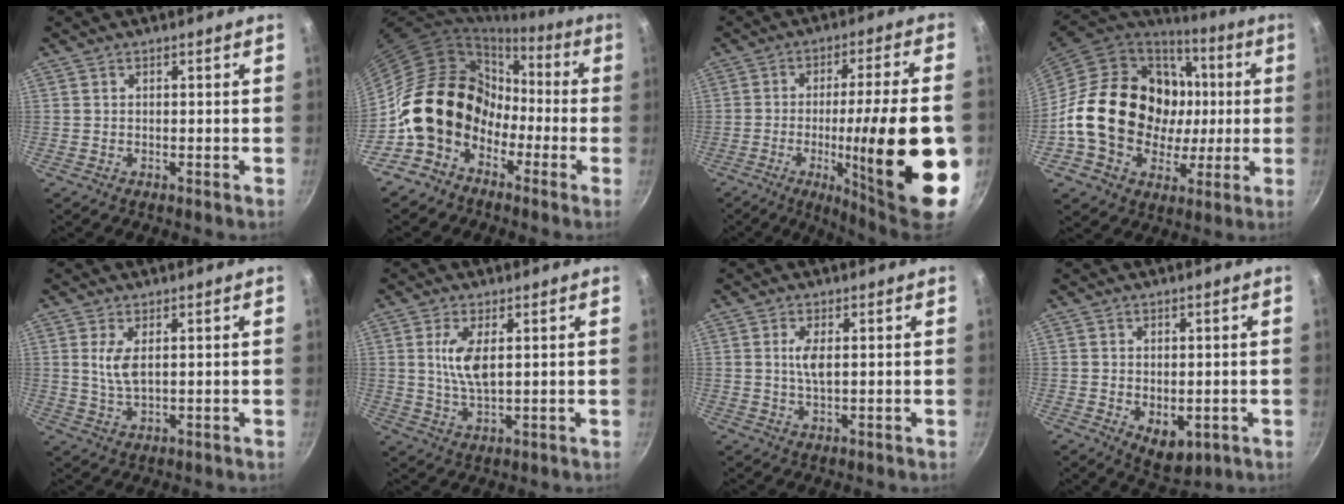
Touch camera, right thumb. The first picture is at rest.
{"total": 14.0, "force": [-4.1, 11.4, 7.0], "torque": [-0.051, 0.047, -0.075]}
{"total": 24.4, "force": [-5.9, 4.1, 23.3], "torque": [-0.326, 0.018, -0.074]}
{"total": 25.7, "force": [1.3, 20.6, 15.4], "torque": [-0.241, 0.026, 0.036]}
{"total": 4.5, "force": [1.2, 1.9, 3.9], "torque": [-0.078, -0.010, 0.026]}
{"total": 6.5, "force": [1.6, 2.5, 5.8], "torque": [-0.111, -0.009, 0.033]}
{"total": 3.5, "force": [0.7, 1.2, 3.2], "torque": [-0.065, -0.002, 0.015]}
{"total": 6.2, "force": [-1.0, 4.0, 4.6], "torque": [-0.053, -0.012, -0.002]}